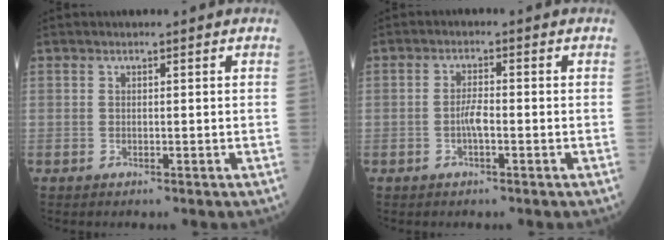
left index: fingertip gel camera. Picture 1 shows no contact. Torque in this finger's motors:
{"motor_torque": [0.00, 0.00, 0.04, 0.06]}